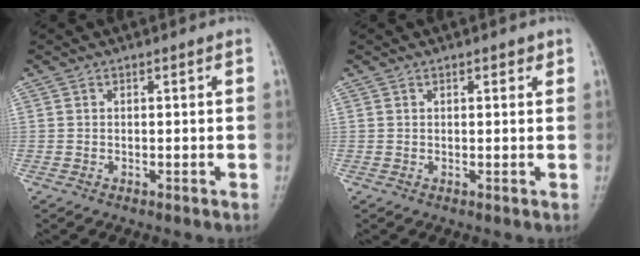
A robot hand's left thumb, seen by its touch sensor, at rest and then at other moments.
{"total": 0.9, "force": [0.5, 0.3, 0.7], "torque": [-0.005, 0.002, 0.005]}